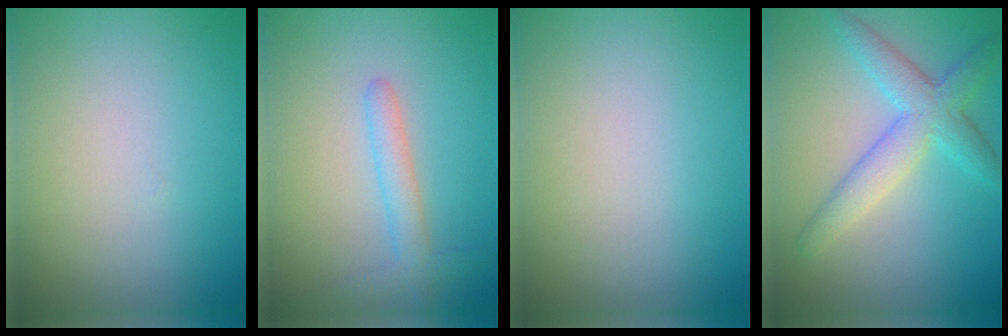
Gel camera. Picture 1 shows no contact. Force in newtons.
{"total": 2.5, "press": 2.5, "slide": 0.2}
{"total": 0.0}
{"total": 4.6, "press": 4.6, "slide": 0.1}